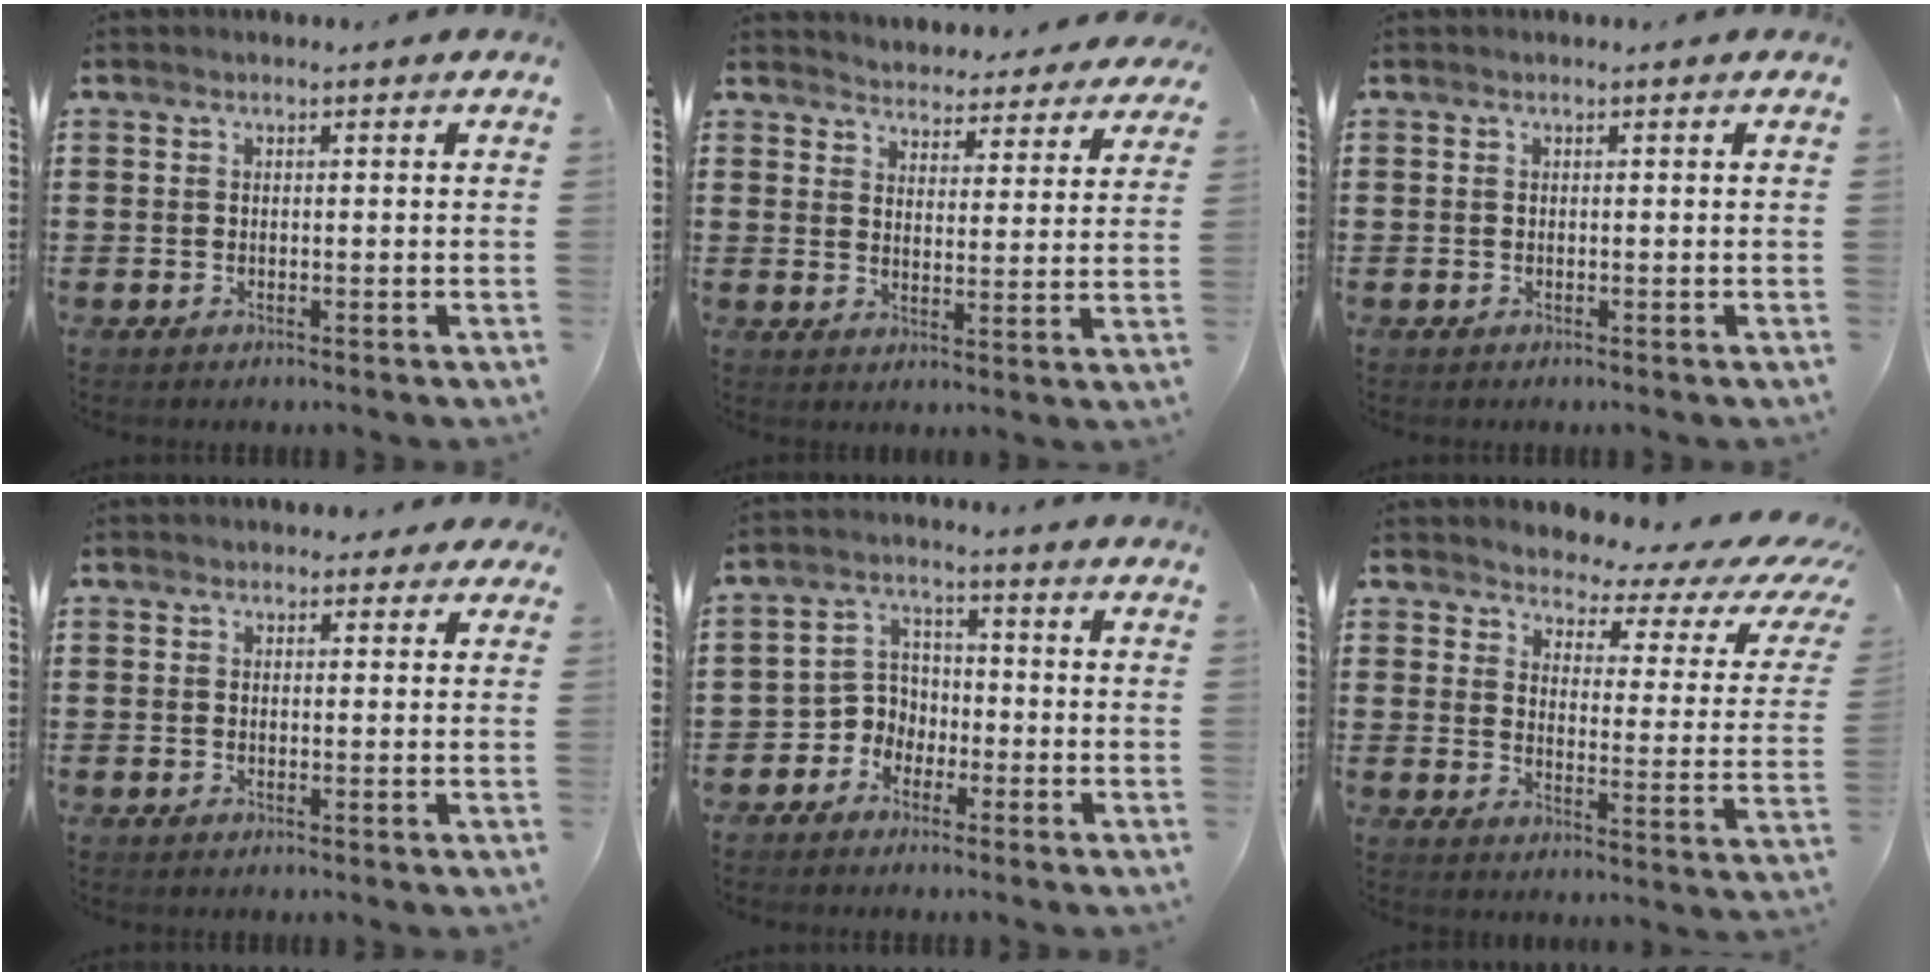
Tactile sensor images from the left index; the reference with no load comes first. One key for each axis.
{"total": 4.0, "fx": 4.0, "fy": 0.2, "fz": -0.4, "tx": -0.007, "ty": -0.032, "tz": 0.067}
{"total": 0.0}
{"total": 1.4, "fx": 1.1, "fy": 0.8, "fz": 0.4, "tx": -0.005, "ty": 0.005, "tz": 0.018}
{"total": 4.6, "fx": -2.9, "fy": 3.4, "fz": 0.6, "tx": -0.031, "ty": 0.005, "tz": -0.065}
{"total": 3.2, "fx": 2.7, "fy": 1.2, "fz": 1.1, "tx": -0.036, "ty": -0.024, "tz": 0.037}